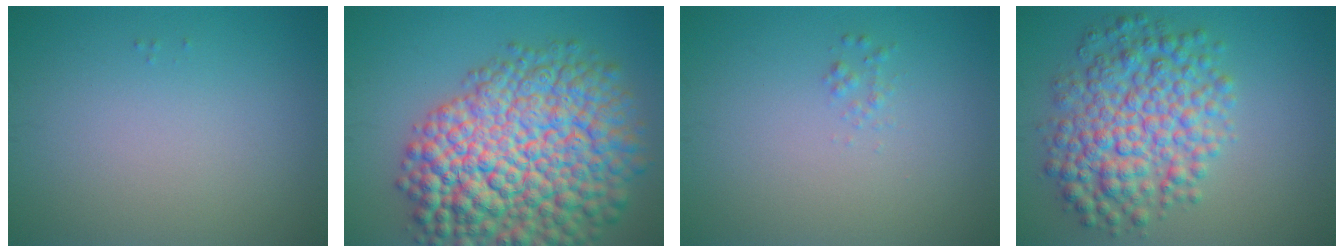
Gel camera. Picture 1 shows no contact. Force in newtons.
{"total": 15.1, "press": 15.1, "slide": 0.6}
{"total": 0.7, "press": 0.7, "slide": 0.0}
{"total": 7.8, "press": 7.8, "slide": 0.1}